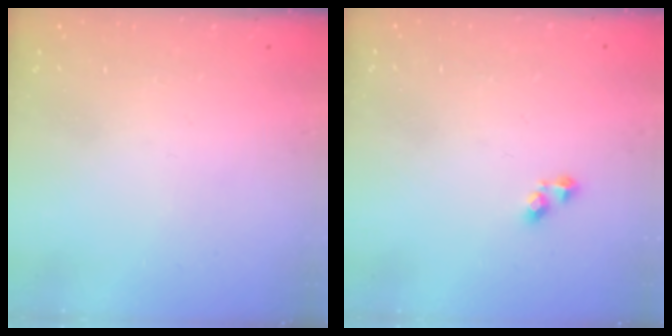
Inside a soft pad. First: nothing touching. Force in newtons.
{"total": 2.7, "press": 2.7, "slide": 0.4}